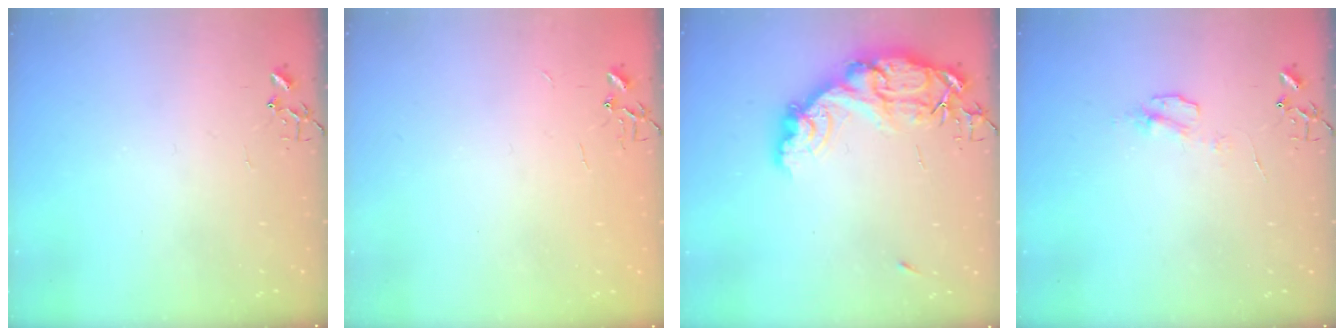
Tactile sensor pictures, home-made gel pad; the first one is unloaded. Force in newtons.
{"total": 1.9, "press": 1.9, "slide": 0.3}
{"total": 15.2, "press": 15.1, "slide": 1.5}
{"total": 5.6, "press": 5.5, "slide": 0.7}